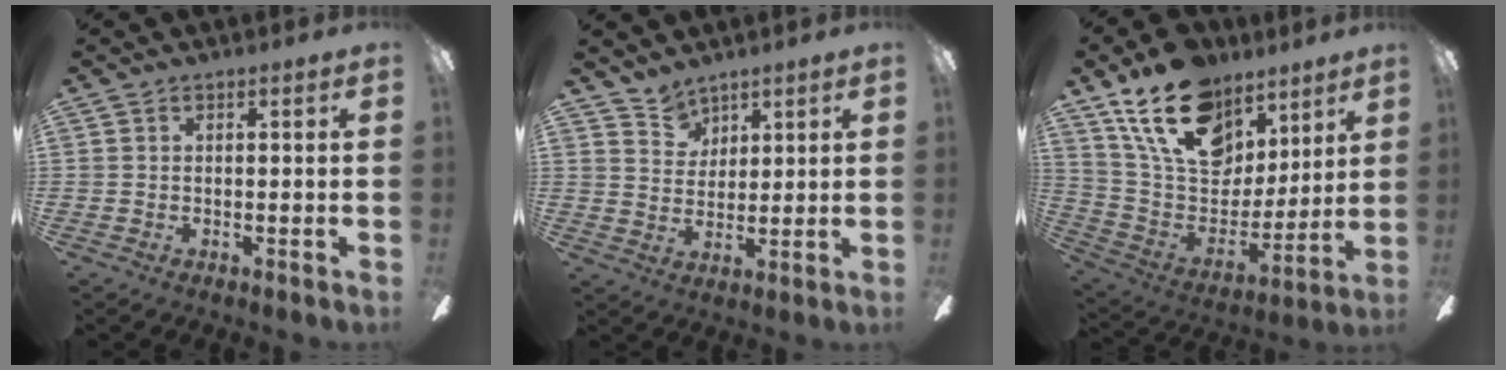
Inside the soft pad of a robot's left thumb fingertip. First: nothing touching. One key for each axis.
{"total": 5.8, "fx": 5.1, "fy": 2.8, "fz": -0.1, "tx": -0.013, "ty": -0.027, "tz": 0.099}
{"total": 22.8, "fx": 13.7, "fy": 13.8, "fz": 12.0, "tx": -0.210, "ty": -0.063, "tz": 0.254}